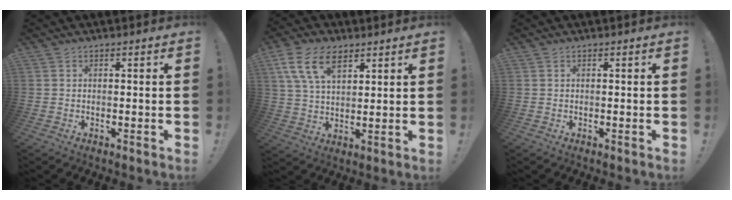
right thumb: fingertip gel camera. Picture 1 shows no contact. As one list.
[{"total": 11.9, "force": [6.5, 6.8, 7.2], "torque": [-0.142, -0.008, 0.124]}, {"total": 0.0}]